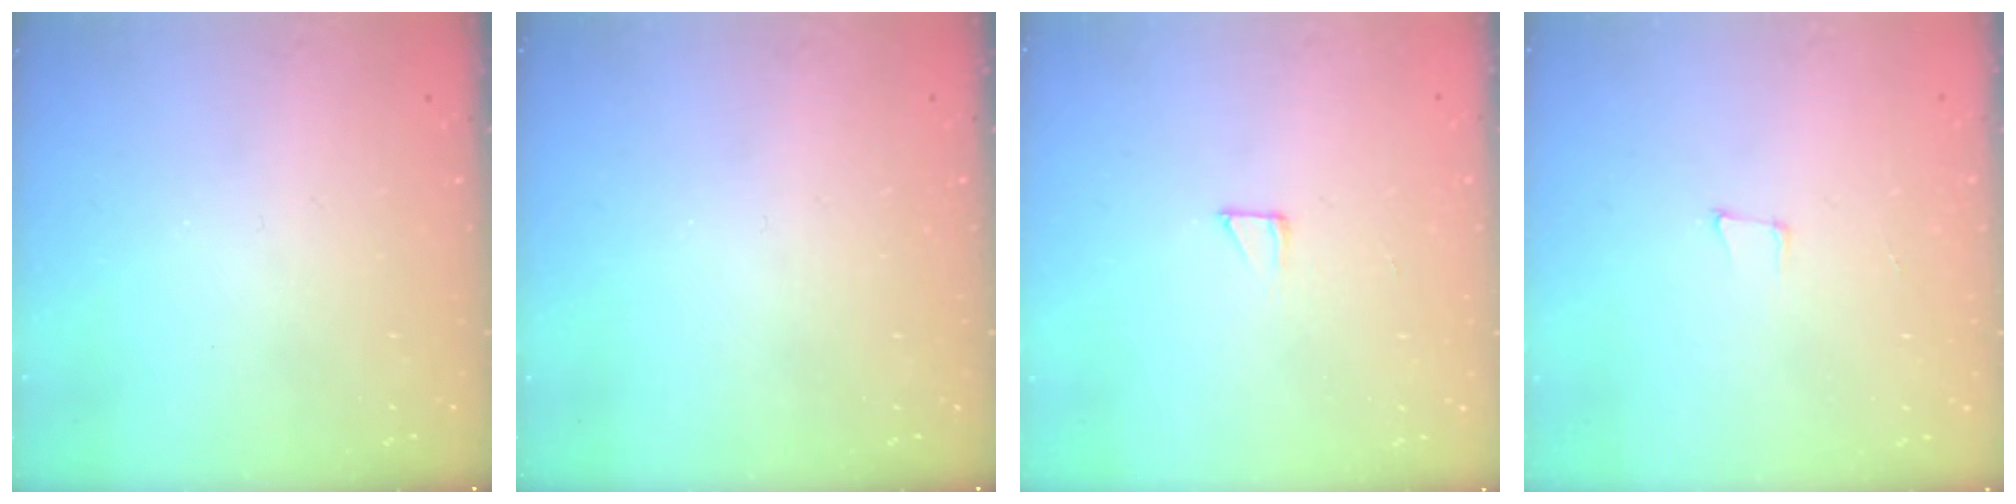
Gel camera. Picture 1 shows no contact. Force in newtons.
{"total": 0.0}
{"total": 3.6, "press": 3.6, "slide": 0.3}
{"total": 4.1, "press": 3.2, "slide": 2.7}